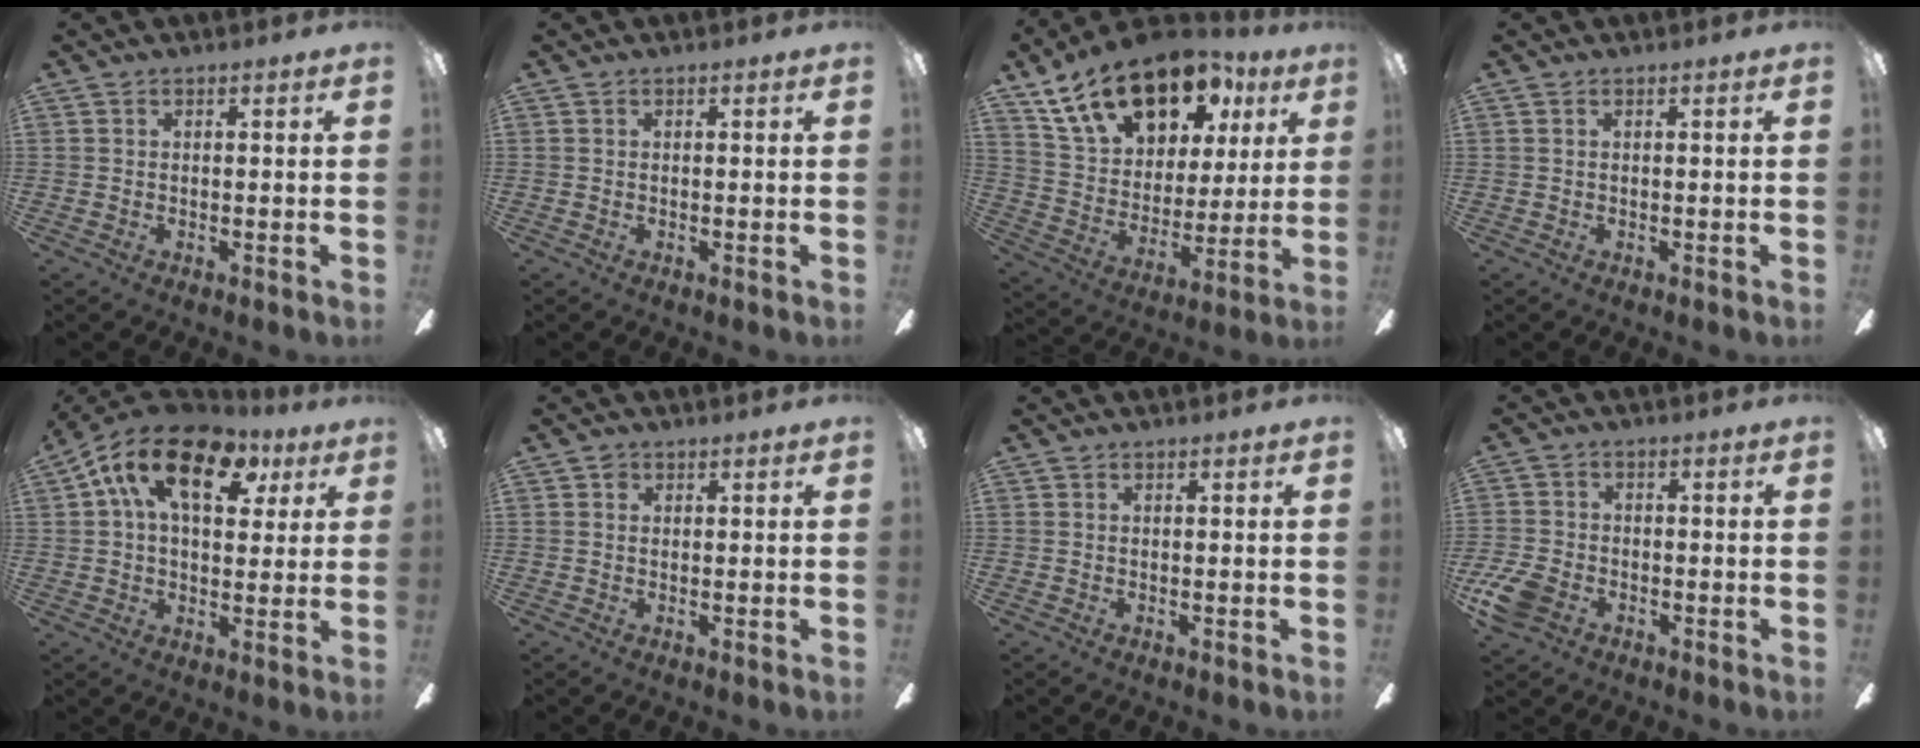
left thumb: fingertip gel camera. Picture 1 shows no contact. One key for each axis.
{"total": 0.0}
{"total": 21.2, "fx": 14.0, "fy": 11.7, "fz": 10.8, "tx": -0.187, "ty": -0.072, "tz": 0.252}
{"total": 0.0}
{"total": 16.7, "fx": 7.1, "fy": 9.4, "fz": 11.9, "tx": -0.208, "ty": -0.011, "tz": 0.120}
{"total": 1.2, "fx": 0.4, "fy": 1.1, "fz": 0.5, "tx": -0.010, "ty": 0.005, "tz": 0.006}
{"total": 0.0}
{"total": 7.6, "fx": -3.7, "fy": 5.1, "fz": 4.3, "tx": -0.099, "ty": 0.017, "tz": -0.069}